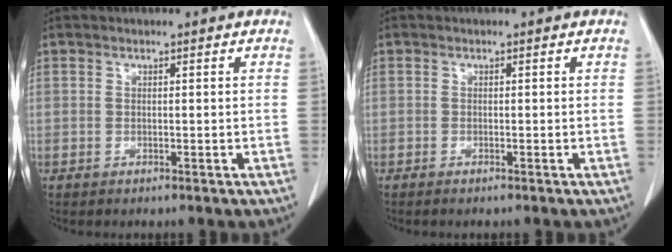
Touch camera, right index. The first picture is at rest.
{"total": 0.6, "force": [-0.5, 0.0, 0.3], "torque": [-0.013, -0.003, -0.009]}